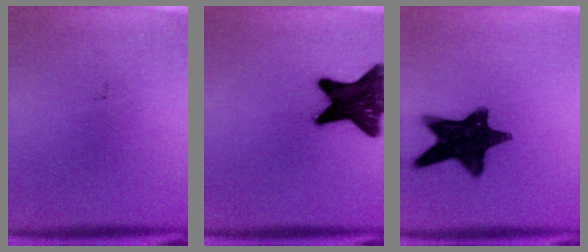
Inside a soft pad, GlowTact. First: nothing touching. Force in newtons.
{"total": 15.8}
{"total": 15.3}